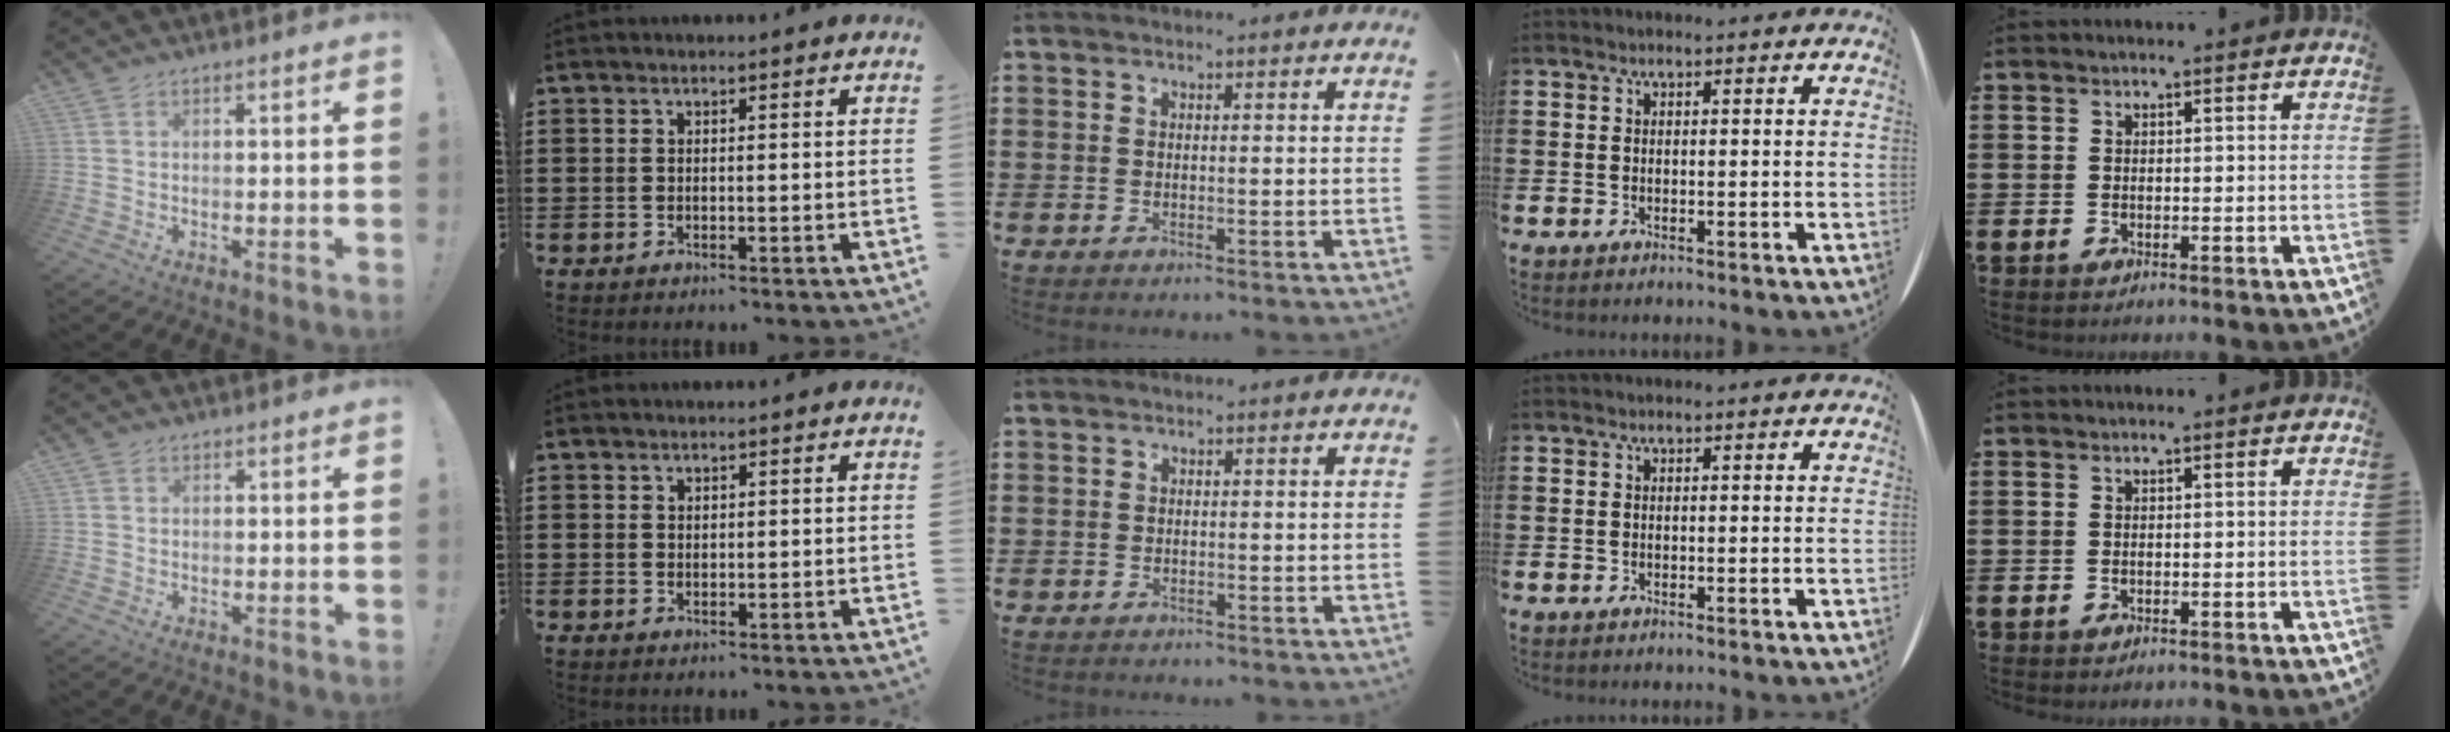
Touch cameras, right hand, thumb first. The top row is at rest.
{"thumb": {"total": 0.7, "force": [0.2, 0.6, 0.0], "torque": [0.006, -0.002, 0.002]}, "index": {"total": 0.8, "force": [0.6, 0.5, 0.2], "torque": [-0.004, 0.002, 0.012]}, "middle": {"total": 0.6, "force": [-0.4, 0.4, -0.1], "torque": [0.002, 0.004, -0.011]}}